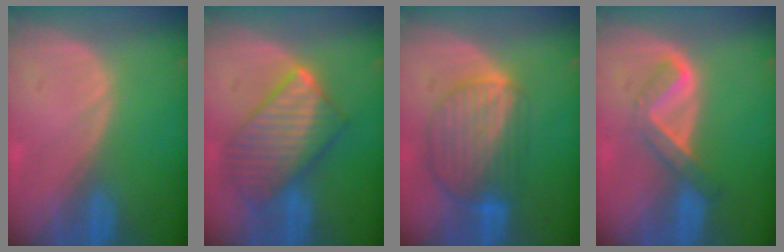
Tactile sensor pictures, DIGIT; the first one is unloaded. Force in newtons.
{"total": 10.0, "press": 9.9, "slide": 0.8}
{"total": 8.7, "press": 7.7, "slide": 4.1}
{"total": 5.4, "press": 4.7, "slide": 2.6}